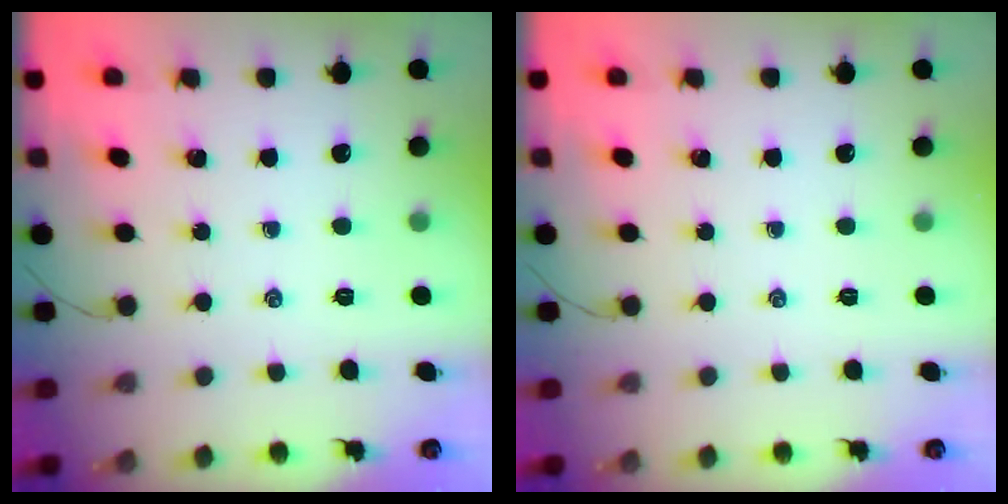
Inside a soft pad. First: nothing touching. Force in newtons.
{"total": 0.0}